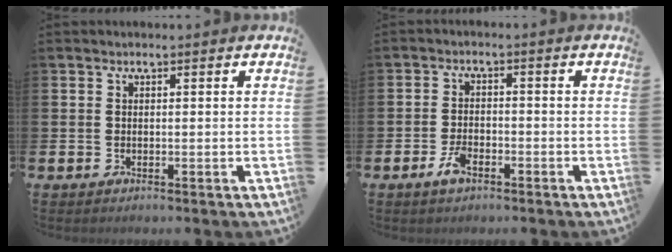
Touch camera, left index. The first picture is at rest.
{"total": 3.0, "force": [-1.6, 1.5, 2.1], "torque": [-0.050, 0.006, -0.031]}